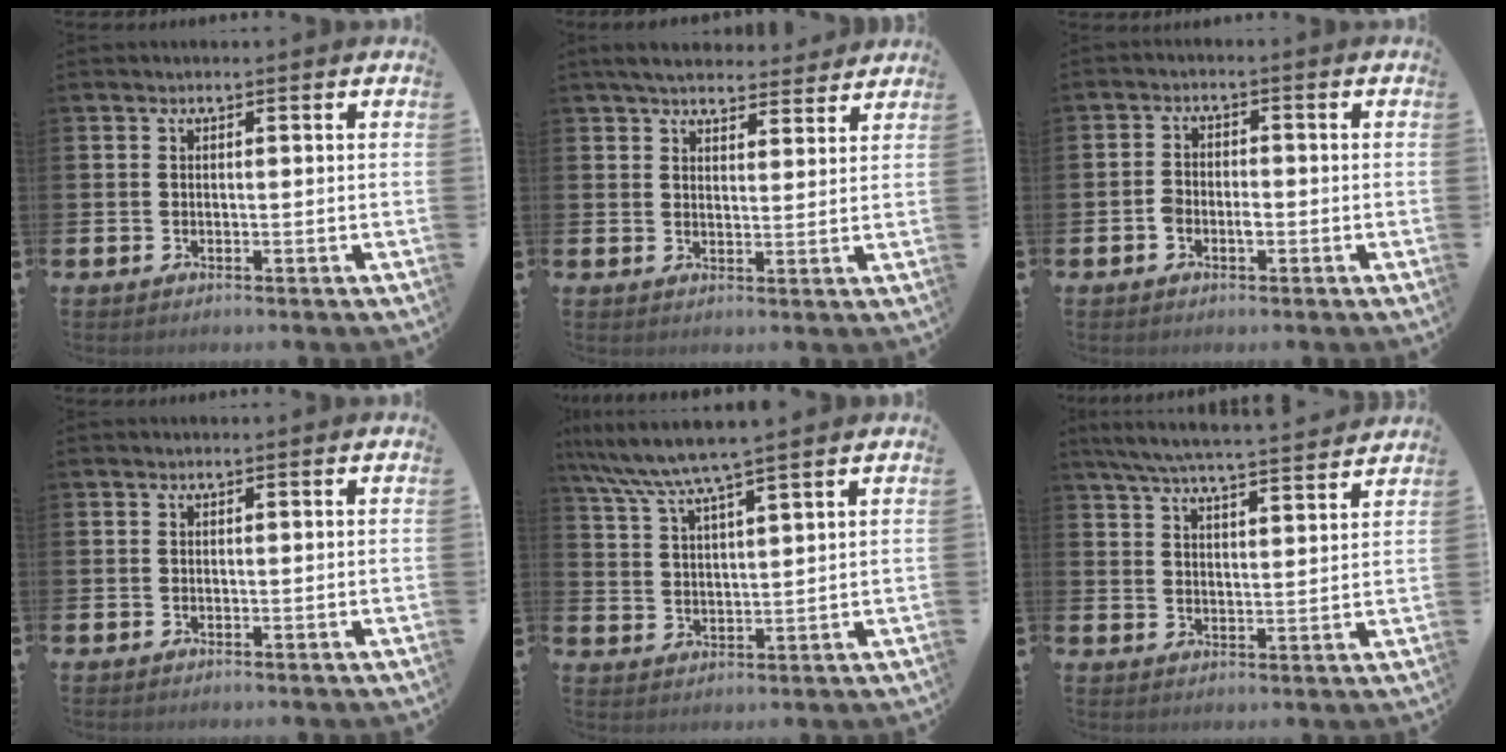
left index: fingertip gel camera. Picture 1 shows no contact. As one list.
[{"total": 4.9, "force": [4.6, 1.3, 0.9], "torque": [-0.031, -0.018, 0.083]}, {"total": 2.1, "force": [-0.9, 1.4, 1.3], "torque": [-0.021, 0.004, -0.020]}, {"total": 0.0}, {"total": 6.7, "force": [6.0, 0.0, 3.0], "torque": [-0.083, -0.025, 0.105]}, {"total": 6.6, "force": [6.3, 0.2, 1.9], "torque": [-0.053, -0.040, 0.111]}]